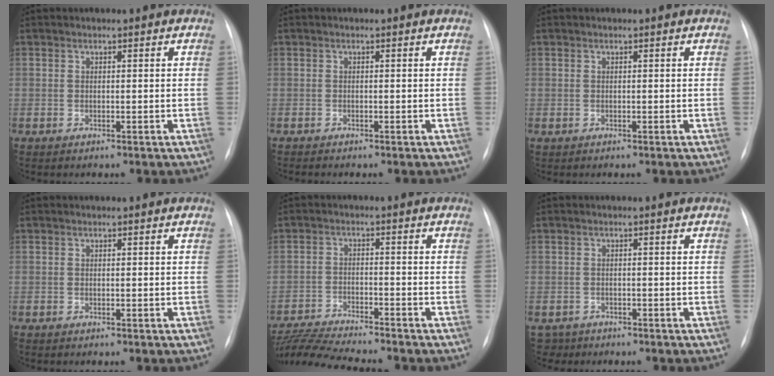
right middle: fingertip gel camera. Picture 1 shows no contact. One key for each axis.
{"total": 0.9, "fx": -0.8, "fy": 0.0, "fz": 0.4, "tx": -0.004, "ty": -0.001, "tz": -0.011}
{"total": 0.0}
{"total": 0.0}
{"total": 12.2, "fx": -11.2, "fy": -0.3, "fz": 4.7, "tx": -0.086, "ty": -0.014, "tz": -0.189}
{"total": 2.5, "fx": -2.1, "fy": 1.3, "fz": -0.6, "tx": 0.006, "ty": 0.001, "tz": -0.036}